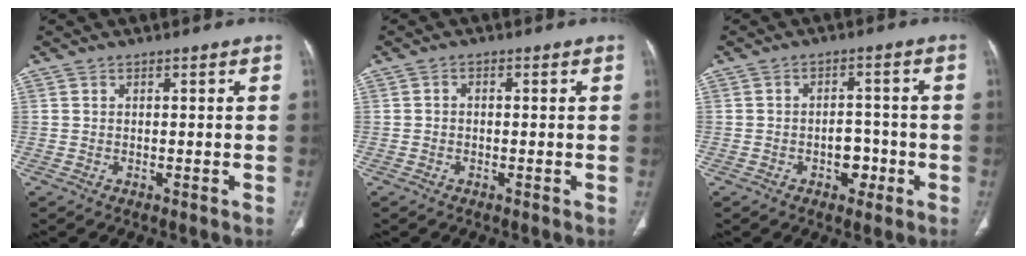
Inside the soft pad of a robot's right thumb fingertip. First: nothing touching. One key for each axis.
{"total": 0.8, "fx": -0.2, "fy": 0.6, "fz": 0.5, "tx": -0.005, "ty": 0.003, "tz": -0.006}
{"total": 4.8, "fx": -1.8, "fy": 3.3, "fz": 2.9, "tx": -0.016, "ty": 0.019, "tz": -0.025}